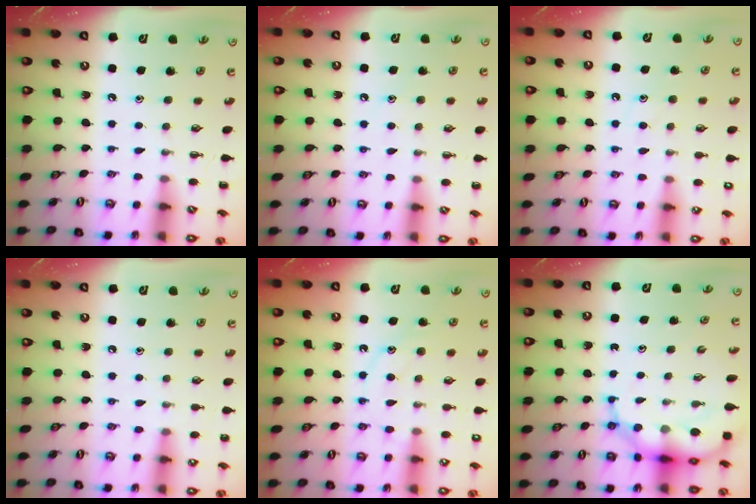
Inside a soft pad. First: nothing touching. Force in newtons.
{"total": 6.7, "press": 6.4, "slide": 2.1}
{"total": 7.6, "press": 7.5, "slide": 1.1}
{"total": 6.5, "press": 6.1, "slide": 2.2}
{"total": 12.0, "press": 12.0, "slide": 0.8}
{"total": 11.6, "press": 11.1, "slide": 3.1}